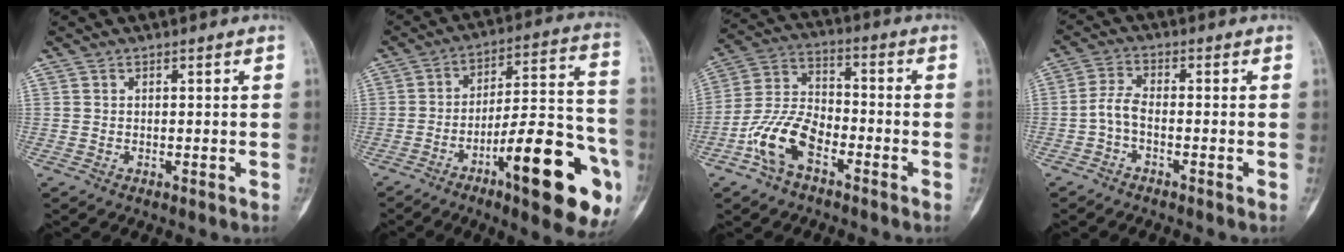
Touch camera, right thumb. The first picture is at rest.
{"total": 23.4, "force": [-10.3, 6.1, 20.2], "torque": [-0.249, 0.059, -0.147]}
{"total": 11.5, "force": [-5.4, 6.3, 7.9], "torque": [-0.158, 0.041, -0.109]}
{"total": 3.7, "force": [-1.5, 1.5, 3.0], "torque": [-0.067, 0.015, -0.038]}